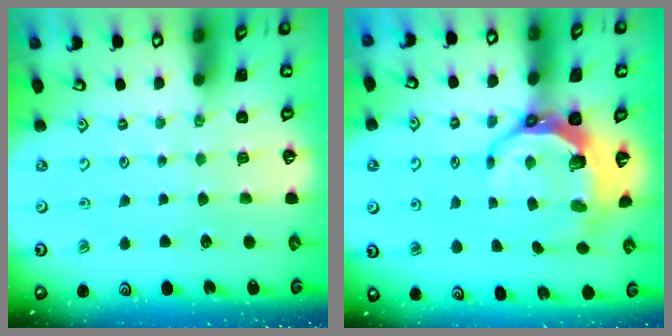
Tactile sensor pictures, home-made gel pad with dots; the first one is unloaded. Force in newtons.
{"total": 9.5, "press": 8.1, "slide": 5.0}